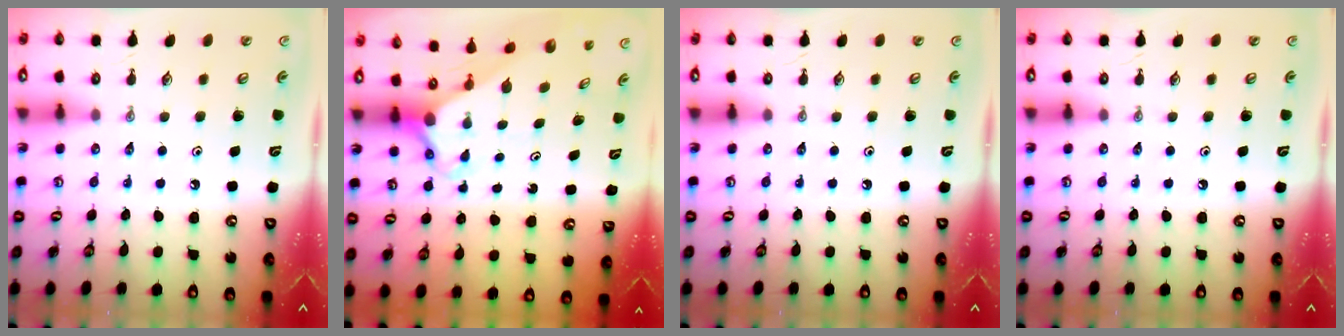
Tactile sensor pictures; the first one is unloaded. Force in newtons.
{"total": 3.0, "press": 3.0, "slide": 0.2}
{"total": 0.0}
{"total": 0.0}